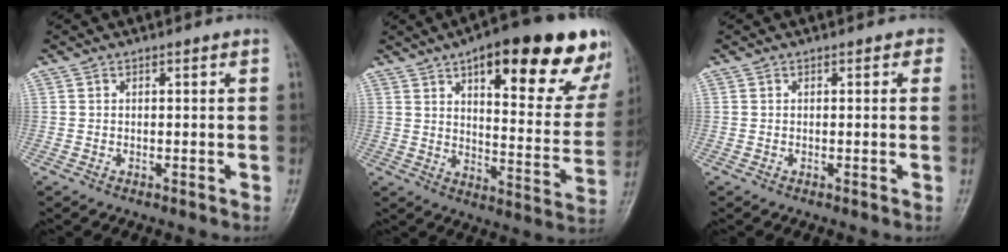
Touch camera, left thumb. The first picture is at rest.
{"total": 27.4, "force": [15.2, 9.4, 20.7], "torque": [-0.235, -0.038, 0.209]}
{"total": 1.5, "force": [0.6, 0.9, 1.0], "torque": [0.011, 0.003, -0.001]}